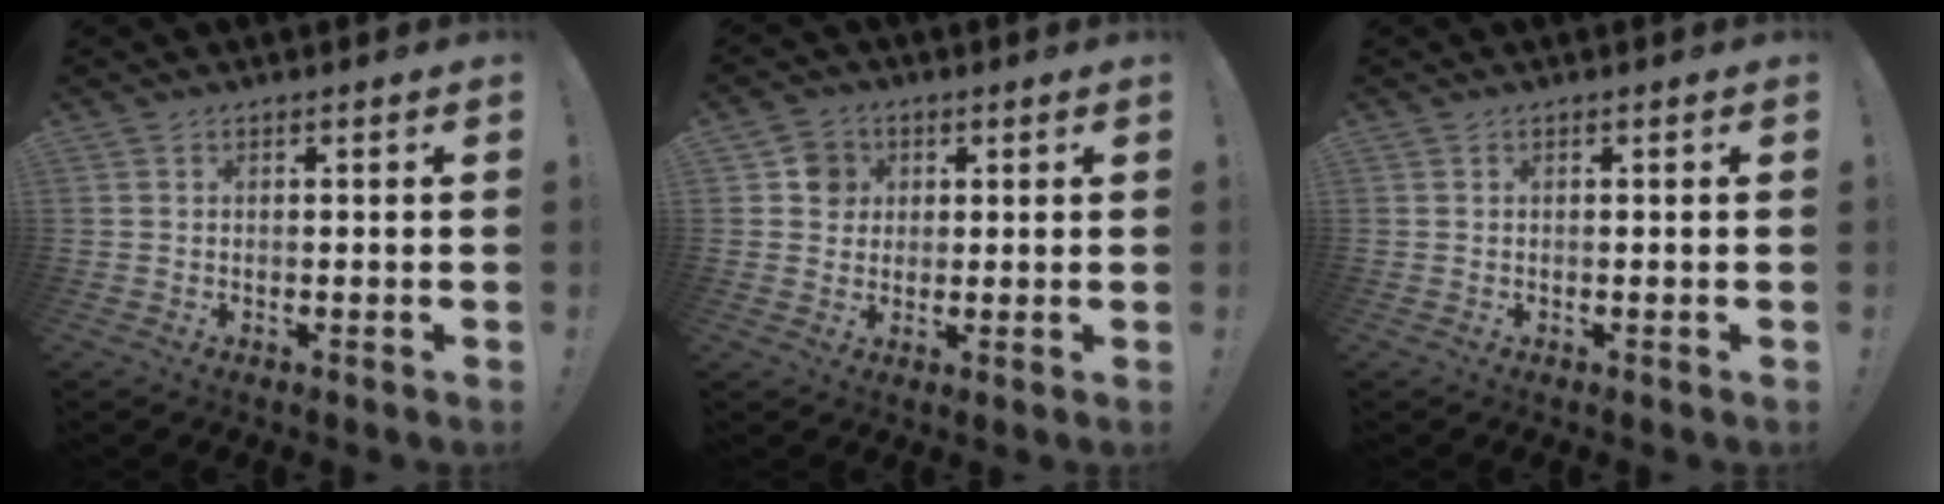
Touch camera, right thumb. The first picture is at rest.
{"total": 6.1, "force": [1.7, 5.7, 1.4], "torque": [-0.014, 0.001, 0.033]}
{"total": 0.0}